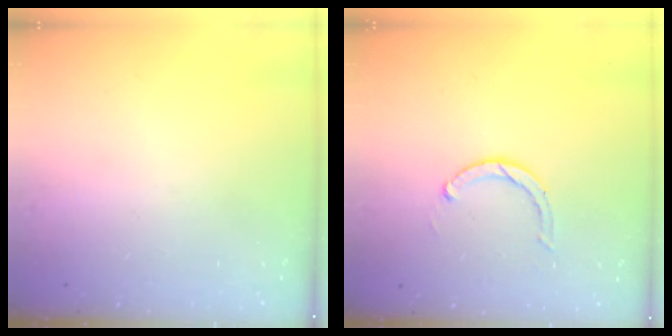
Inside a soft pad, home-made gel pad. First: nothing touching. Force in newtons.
{"total": 3.0, "press": 2.9, "slide": 0.5}